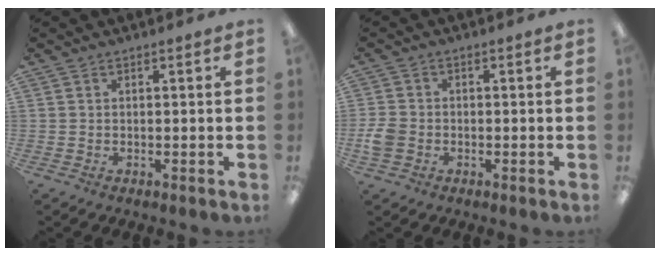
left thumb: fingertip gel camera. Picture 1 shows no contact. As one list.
[{"total": 4.4, "force": [-1.3, 3.5, 2.4], "torque": [-0.049, 0.007, -0.025]}]